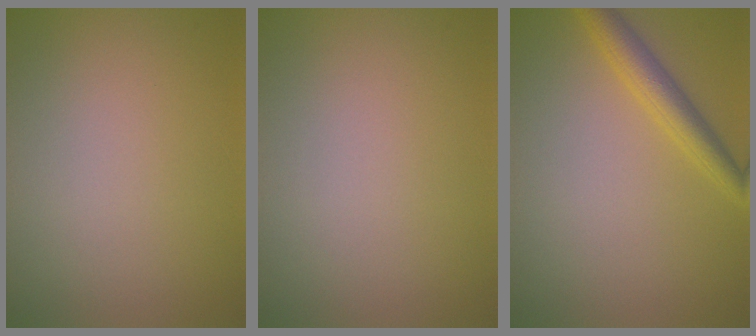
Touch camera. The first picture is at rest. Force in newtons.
{"total": 0.0}
{"total": 3.0, "press": 3.0, "slide": 0.0}